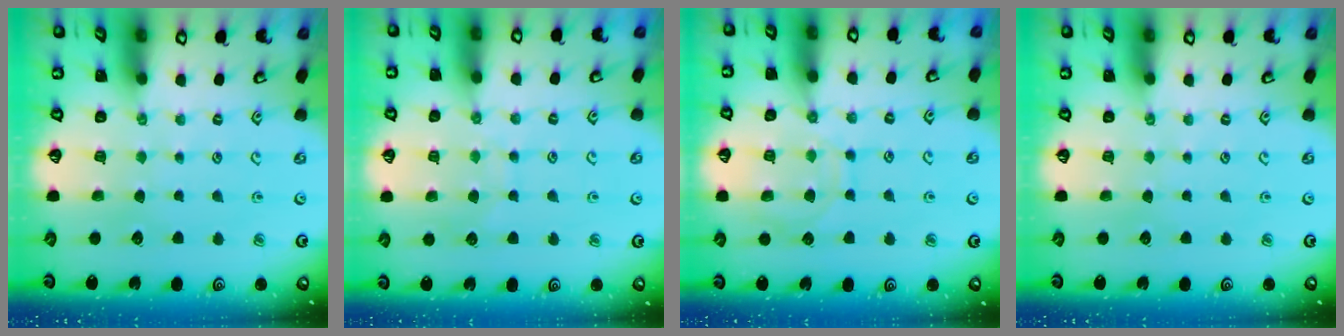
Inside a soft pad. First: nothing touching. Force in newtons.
{"total": 6.8, "press": 6.8, "slide": 0.6}
{"total": 10.0, "press": 9.9, "slide": 1.0}
{"total": 0.0}